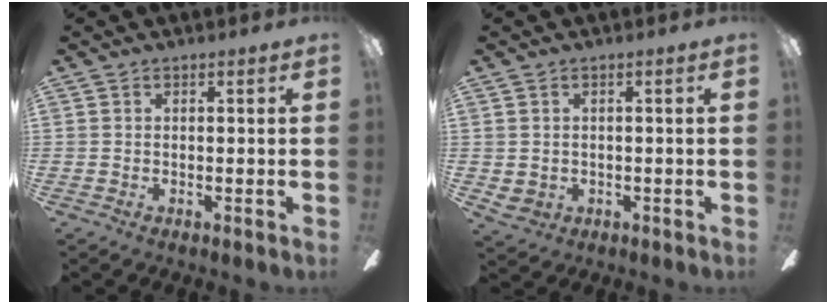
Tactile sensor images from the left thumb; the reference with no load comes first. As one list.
[{"total": 1.4, "force": [0.6, 1.3, 0.3], "torque": [-0.009, -0.003, 0.010]}]